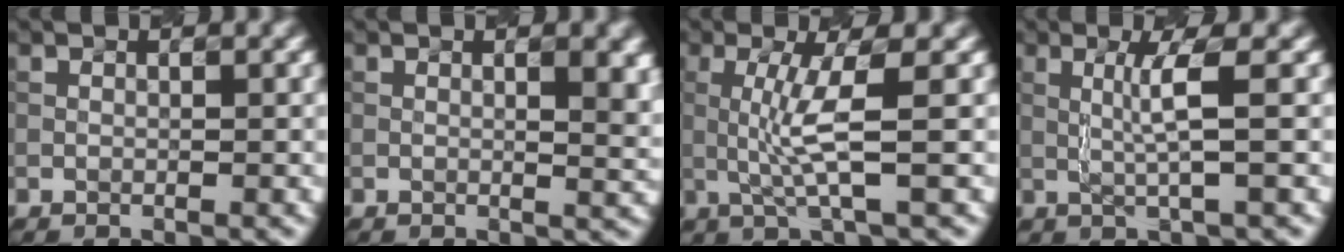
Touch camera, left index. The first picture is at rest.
{"total": 4.5, "force": [1.2, 1.8, 4.0], "torque": [-0.024, 0.013, 0.023]}
{"total": 3.7, "force": [-0.2, 0.1, 3.7], "torque": [-0.089, 0.002, 0.010]}
{"total": 2.6, "force": [0.1, -0.2, 2.6], "torque": [-0.060, 0.001, 0.016]}